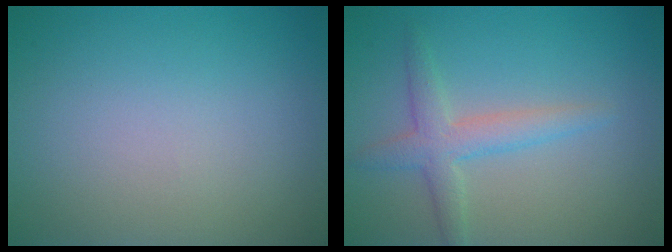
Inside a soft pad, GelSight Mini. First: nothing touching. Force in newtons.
{"total": 3.0, "press": 3.0, "slide": 0.1}